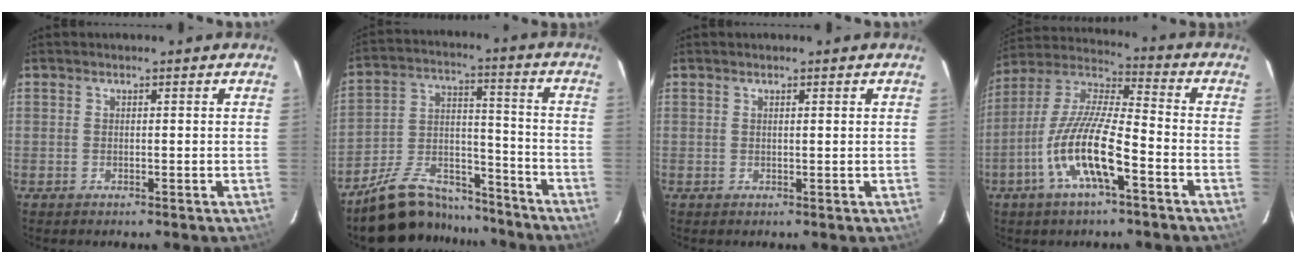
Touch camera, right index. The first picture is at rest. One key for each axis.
{"total": 16.8, "fx": -14.0, "fy": 7.1, "fz": 6.0, "tx": -0.125, "ty": 0.037, "tz": -0.216}
{"total": 0.9, "fx": 0.5, "fy": -0.5, "fz": 0.4, "tx": -0.009, "ty": -0.002, "tz": 0.007}
{"total": 14.6, "fx": -6.3, "fy": 3.0, "fz": 12.8, "tx": -0.259, "ty": -0.008, "tz": -0.125}